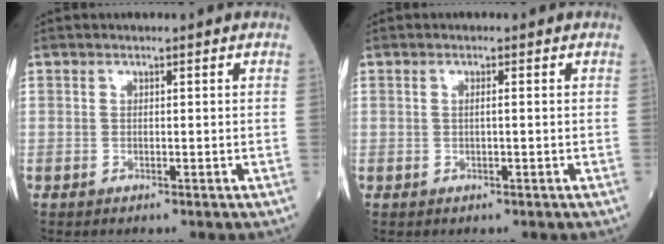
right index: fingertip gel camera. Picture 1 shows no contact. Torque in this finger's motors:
{"motor_torque": [-0.26, -0.08, -0.01, -0.01]}